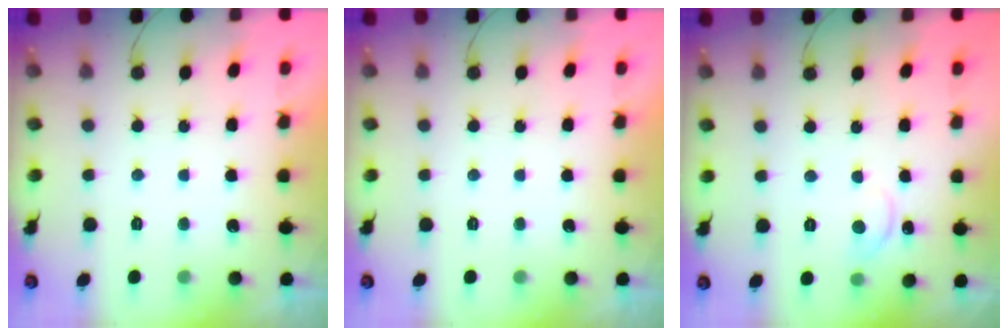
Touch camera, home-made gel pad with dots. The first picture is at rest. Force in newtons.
{"total": 0.0}
{"total": 5.6, "press": 5.6, "slide": 0.3}